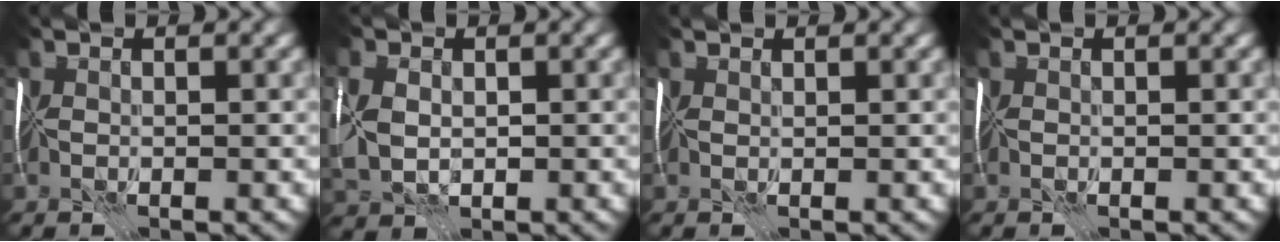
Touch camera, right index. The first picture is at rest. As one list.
[{"total": 4.8, "force": [-0.2, 3.5, 3.4], "torque": [-0.092, -0.001, -0.007]}, {"total": 0.8, "force": [0.8, -0.2, 0.0], "torque": [-0.003, -0.001, 0.010]}, {"total": 0.0}]